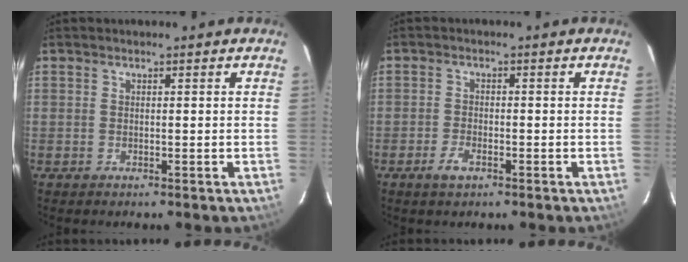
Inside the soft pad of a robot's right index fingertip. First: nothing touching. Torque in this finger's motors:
{"motor_torque": [0.09, -0.06, 0.18, 0.04]}